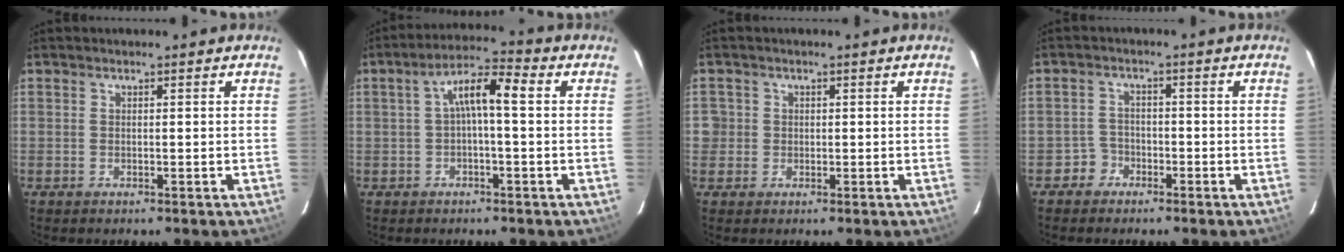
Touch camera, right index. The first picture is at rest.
{"total": 6.4, "force": [0.3, 1.4, 6.3], "torque": [-0.121, 0.023, 0.004]}
{"total": 2.6, "force": [-0.4, 2.5, 0.2], "torque": [0.000, 0.008, -0.005]}
{"total": 3.0, "force": [-2.0, 2.1, -0.4], "torque": [0.005, 0.013, -0.038]}